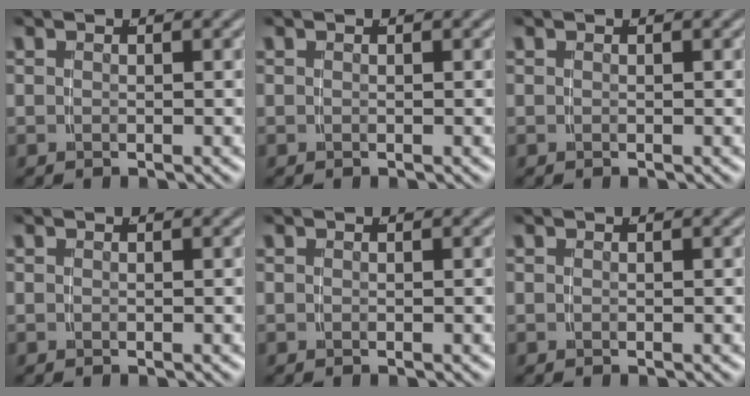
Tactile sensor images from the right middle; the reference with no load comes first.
{"total": 0.0}
{"total": 0.0}
{"total": 0.0}
{"total": 0.0}
{"total": 0.0}